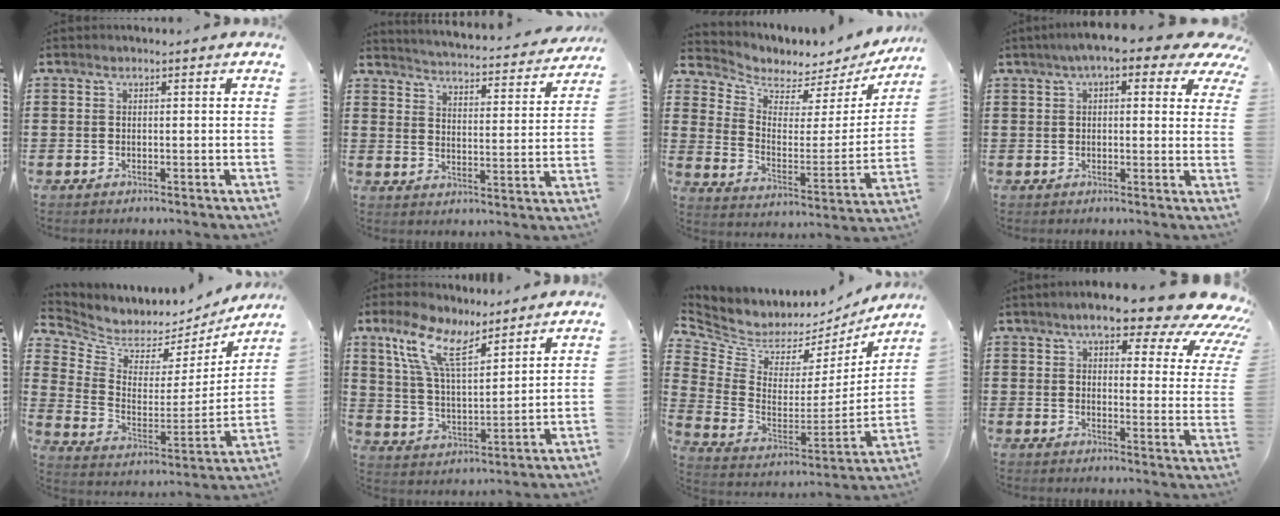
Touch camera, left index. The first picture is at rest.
{"total": 3.3, "force": [3.3, -0.4, 0.3], "torque": [-0.028, -0.035, 0.047]}
{"total": 4.2, "force": [3.7, 1.8, 0.3], "torque": [-0.038, -0.035, 0.060]}
{"total": 6.5, "force": [4.2, 1.7, 4.5], "torque": [-0.085, -0.007, 0.070]}
{"total": 4.4, "force": [4.1, 1.6, -0.3], "torque": [-0.029, -0.047, 0.068]}
{"total": 10.6, "force": [7.4, 3.3, 6.9], "torque": [-0.161, -0.018, 0.134]}
{"total": 5.0, "force": [4.3, 2.5, 0.4], "torque": [-0.046, -0.049, 0.072]}
{"total": 10.3, "force": [8.0, 2.2, 6.0], "torque": [-0.110, -0.041, 0.135]}